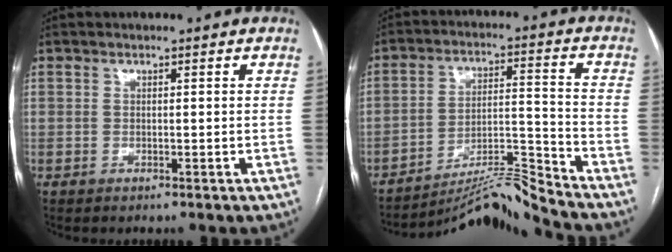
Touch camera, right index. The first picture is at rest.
{"total": 10.3, "force": [-9.6, -3.4, 1.0], "torque": [-0.015, 0.027, -0.168]}